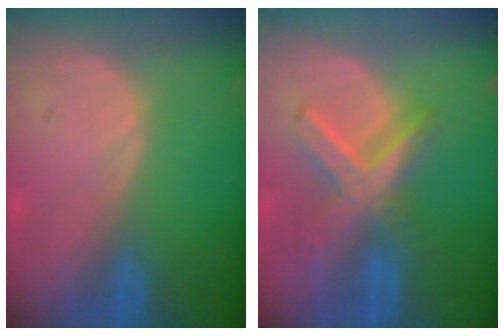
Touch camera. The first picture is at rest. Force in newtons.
{"total": 7.2, "press": 6.3, "slide": 3.5}